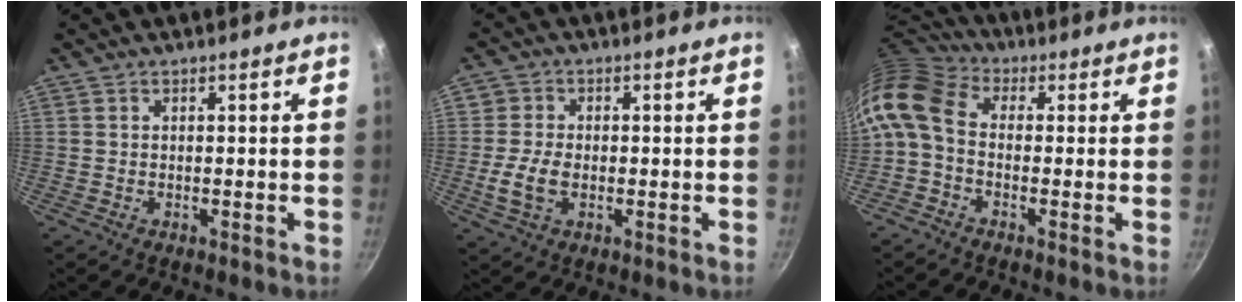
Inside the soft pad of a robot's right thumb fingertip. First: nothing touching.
{"total": 6.3, "force": [-1.2, 4.4, 4.4], "torque": [-0.075, 0.004, -0.025]}
{"total": 10.8, "force": [-0.6, 7.6, 7.6], "torque": [-0.160, 0.027, -0.032]}